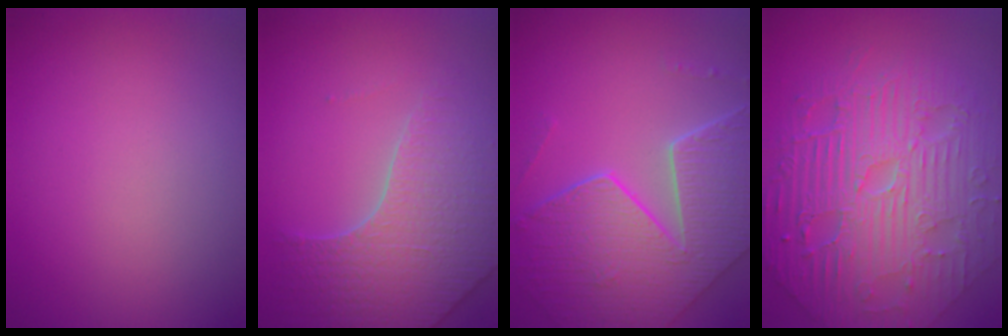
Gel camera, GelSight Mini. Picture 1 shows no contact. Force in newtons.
{"total": 4.7, "press": 4.4, "slide": 1.5}
{"total": 8.9, "press": 6.3, "slide": 6.3}
{"total": 11.2, "press": 7.2, "slide": 8.6}